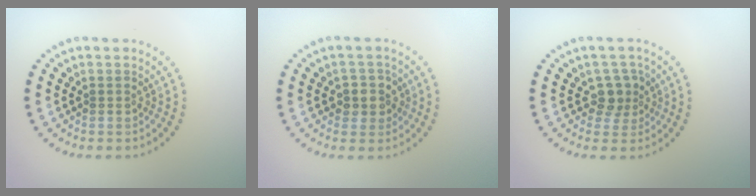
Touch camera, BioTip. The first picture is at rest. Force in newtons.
{"total": 2.1, "press": 1.9, "slide": 1.0}
{"total": 2.3, "press": 1.8, "slide": 1.4}